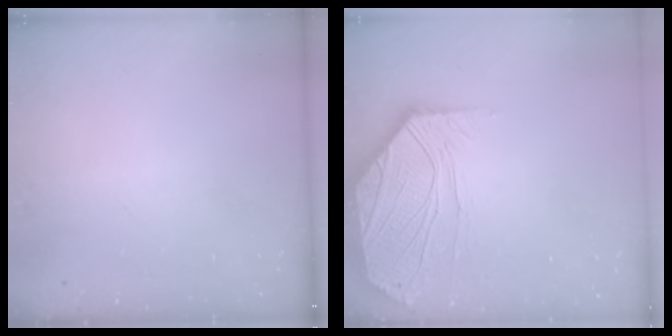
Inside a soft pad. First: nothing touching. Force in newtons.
{"total": 5.9, "press": 5.8, "slide": 0.9}